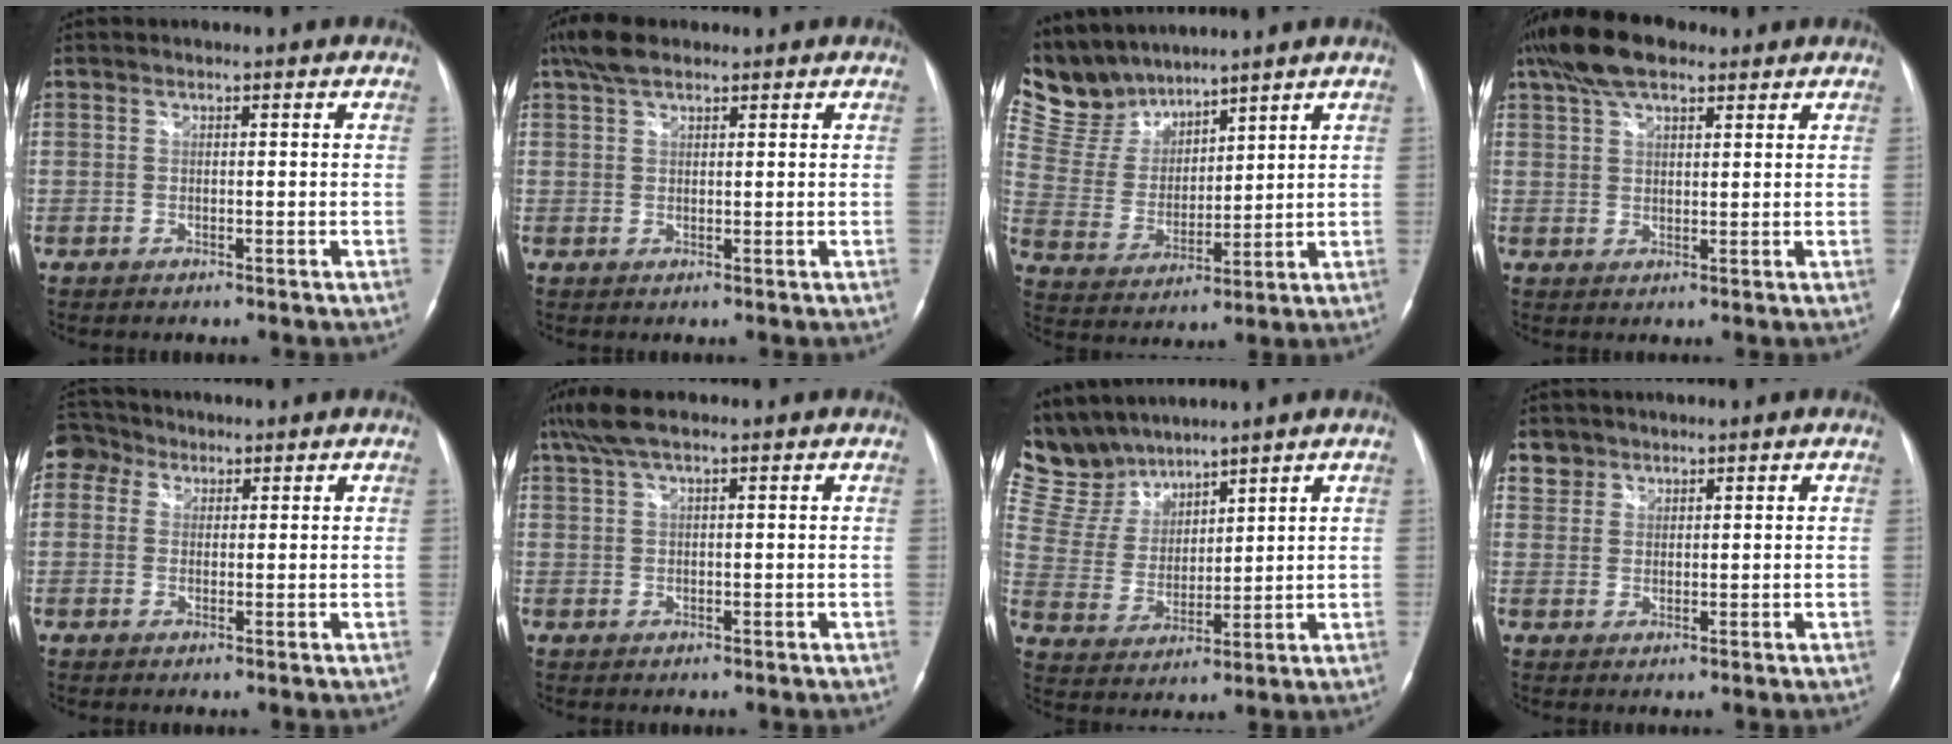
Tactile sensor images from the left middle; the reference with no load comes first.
{"total": 4.3, "force": [3.2, 1.8, 2.4], "torque": [-0.057, 0.020, 0.064]}
{"total": 9.1, "force": [8.6, 2.8, 0.3], "torque": [-0.031, 0.016, 0.192]}
{"total": 8.7, "force": [6.0, 3.5, 5.2], "torque": [-0.104, 0.027, 0.109]}
{"total": 4.4, "force": [2.2, 3.6, 1.2], "torque": [-0.029, 0.022, 0.043]}
{"total": 5.2, "force": [3.7, 1.0, 3.5], "torque": [-0.079, 0.029, 0.071]}
{"total": 9.9, "force": [9.3, 3.2, 0.9], "torque": [-0.043, 0.018, 0.204]}
{"total": 2.7, "force": [2.0, 1.8, -0.4], "torque": [0.015, 0.007, 0.032]}